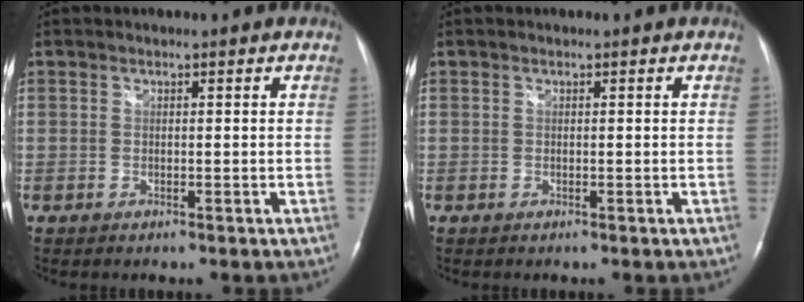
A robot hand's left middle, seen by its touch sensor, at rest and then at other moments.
{"total": 0.0}